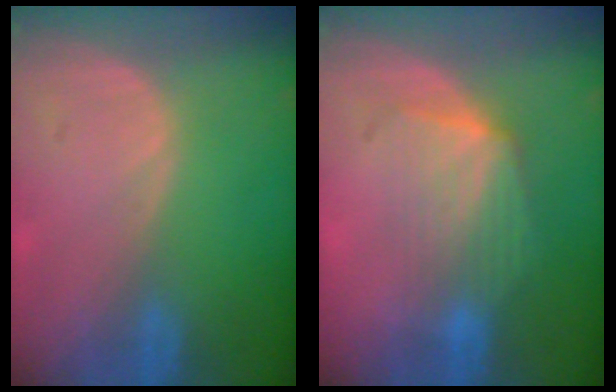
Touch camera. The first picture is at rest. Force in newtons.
{"total": 7.2, "press": 6.6, "slide": 2.9}